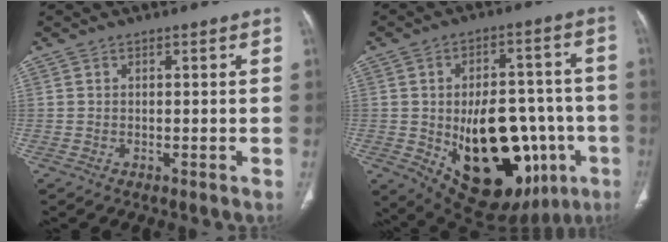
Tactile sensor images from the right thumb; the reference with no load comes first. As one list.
[{"total": 26.2, "force": [-6.6, 14.4, 20.8], "torque": [-0.268, 0.015, -0.064]}]